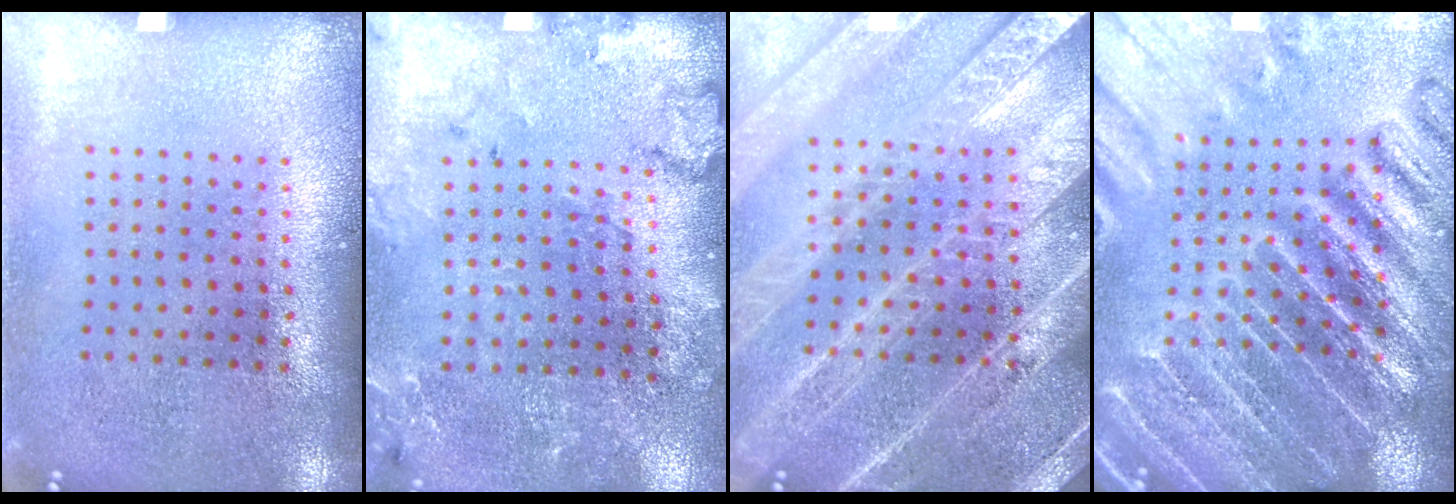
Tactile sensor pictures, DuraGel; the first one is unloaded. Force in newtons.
{"total": 1.8, "press": 1.7, "slide": 0.4}
{"total": 6.1, "press": 6.0, "slide": 0.8}
{"total": 4.3, "press": 4.0, "slide": 1.6}